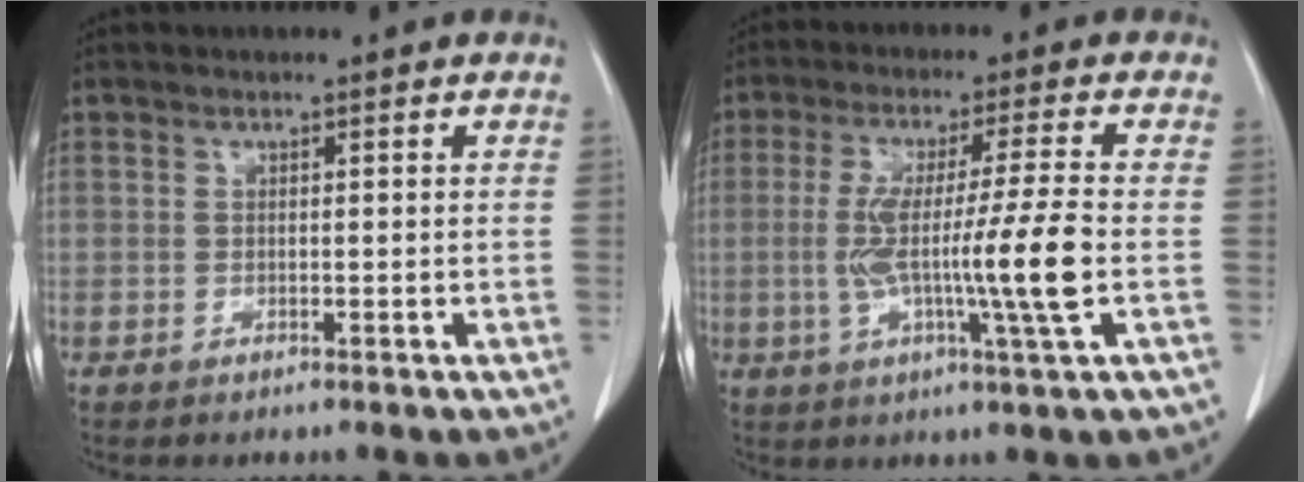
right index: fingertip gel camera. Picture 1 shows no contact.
{"total": 12.3, "force": [-1.7, -1.2, 12.1], "torque": [-0.226, -0.011, -0.031]}